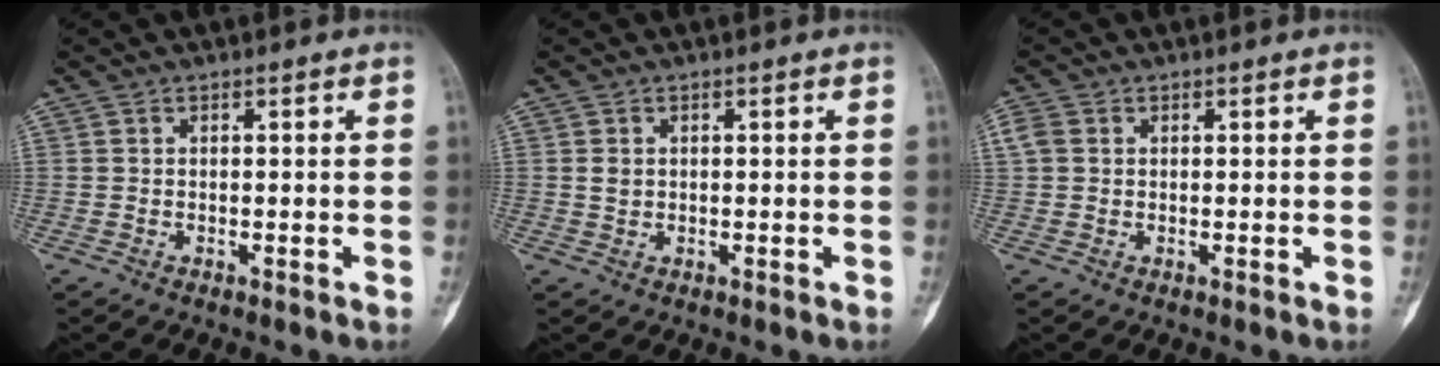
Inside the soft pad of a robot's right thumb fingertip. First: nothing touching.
{"total": 1.4, "force": [0.2, 1.1, 0.8], "torque": [-0.012, 0.000, 0.008]}
{"total": 2.4, "force": [0.6, 2.0, 1.2], "torque": [-0.034, 0.009, 0.012]}